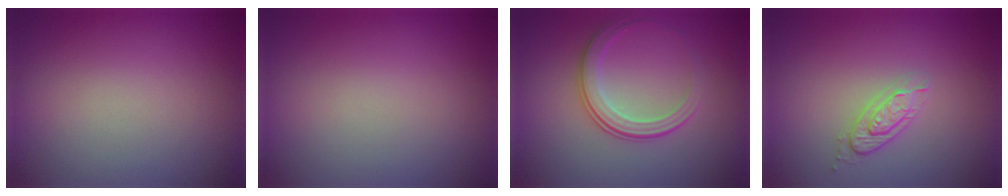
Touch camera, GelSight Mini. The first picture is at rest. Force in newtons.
{"total": 0.0}
{"total": 2.8, "press": 2.2, "slide": 1.8}
{"total": 2.1, "press": 2.0, "slide": 0.7}